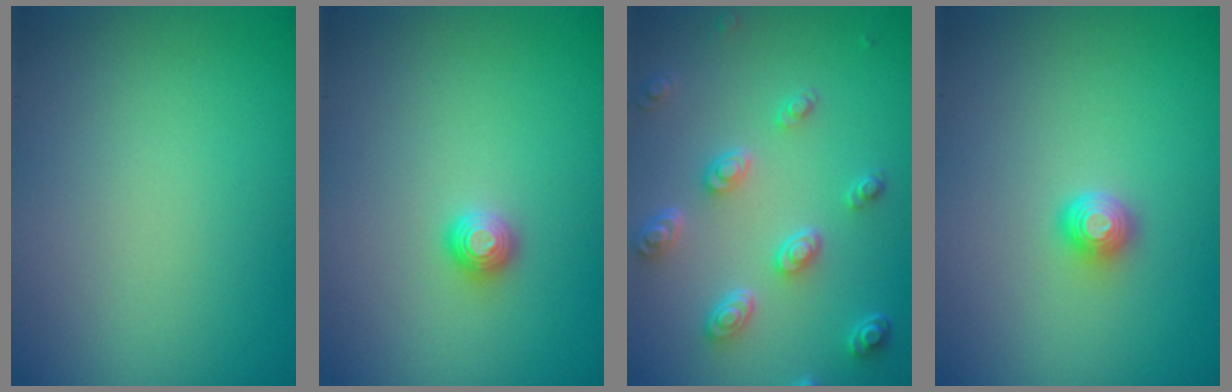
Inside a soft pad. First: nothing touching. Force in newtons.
{"total": 1.1, "press": 1.1, "slide": 0.1}
{"total": 4.5, "press": 3.5, "slide": 2.9}
{"total": 1.6, "press": 1.3, "slide": 0.9}